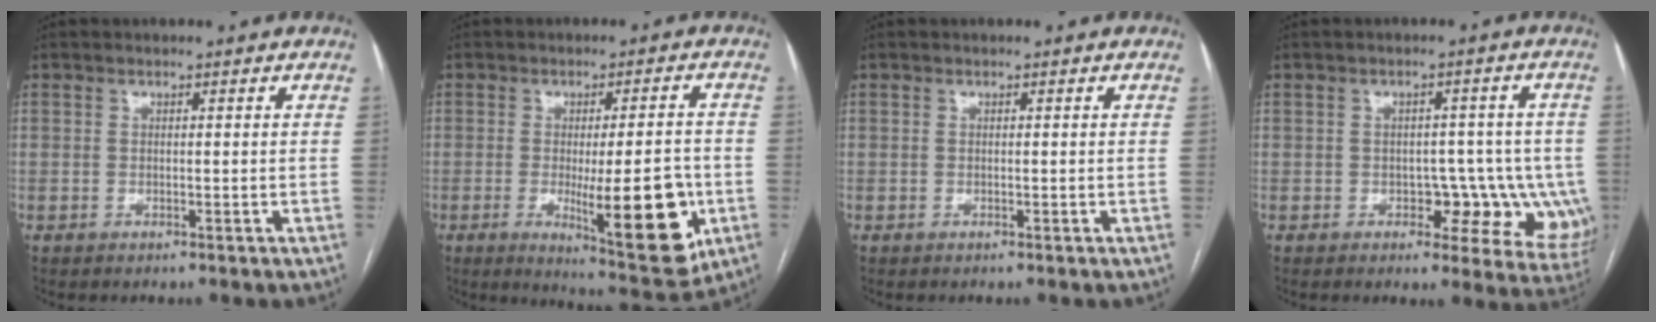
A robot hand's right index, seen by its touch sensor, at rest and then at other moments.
{"total": 14.0, "force": [-3.6, 2.7, 13.3], "torque": [-0.174, -0.017, -0.041]}
{"total": 0.0}
{"total": 10.0, "force": [-2.5, 6.2, 7.4], "torque": [-0.061, 0.016, -0.026]}